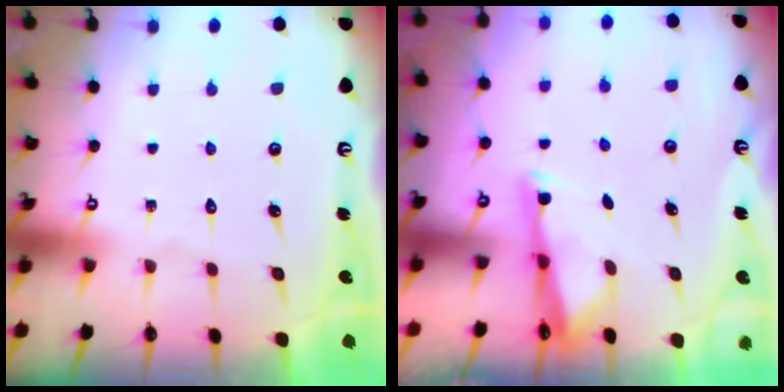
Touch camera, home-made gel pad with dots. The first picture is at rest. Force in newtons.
{"total": 2.9, "press": 2.9, "slide": 0.6}